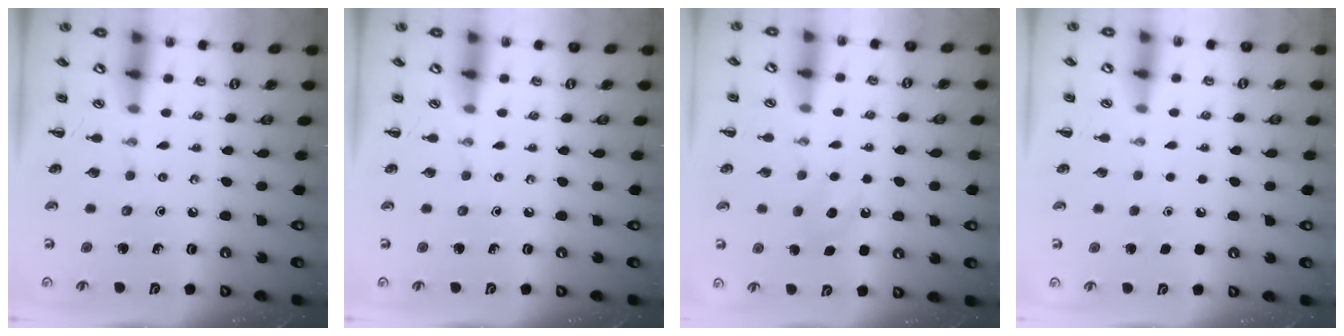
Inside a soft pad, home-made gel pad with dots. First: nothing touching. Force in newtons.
{"total": 0.0}
{"total": 5.7, "press": 5.5, "slide": 1.6}
{"total": 1.7, "press": 1.7, "slide": 0.1}